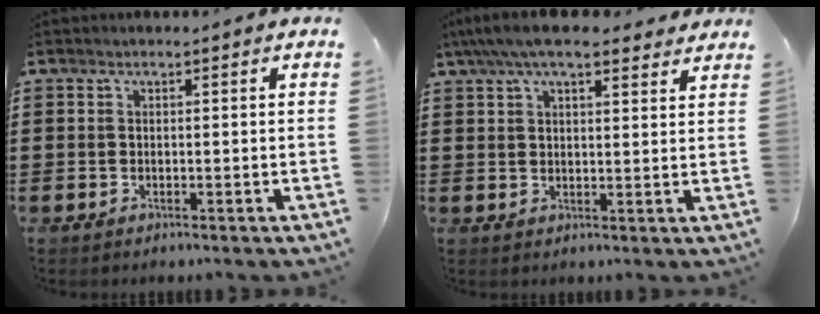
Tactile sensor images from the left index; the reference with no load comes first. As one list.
[{"total": 6.7, "force": [5.4, 1.5, 3.8], "torque": [-0.086, -0.005, 0.099]}]